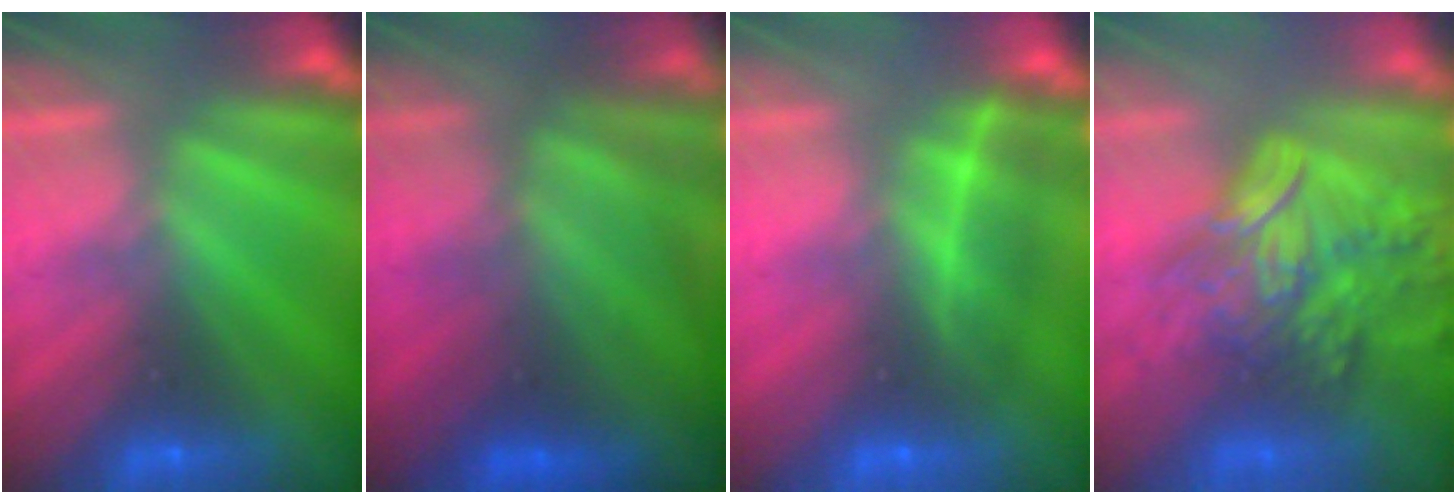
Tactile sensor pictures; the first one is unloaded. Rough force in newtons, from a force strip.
{"total": 7.7}
{"total": 1.9}
{"total": 6.0}